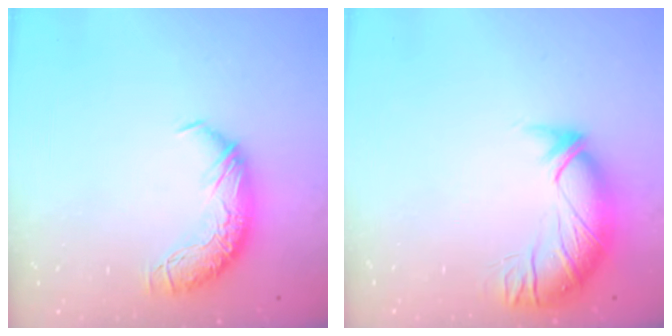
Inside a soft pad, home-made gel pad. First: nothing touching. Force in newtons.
{"total": 3.0, "press": 1.5, "slide": 2.6}